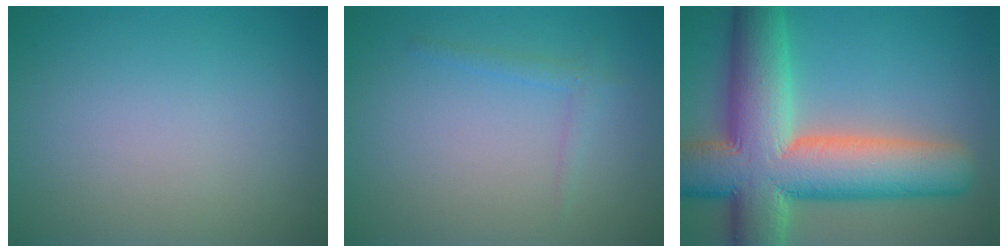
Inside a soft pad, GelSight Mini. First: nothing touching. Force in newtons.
{"total": 1.2, "press": 1.2, "slide": 0.1}
{"total": 14.1, "press": 14.1, "slide": 0.8}